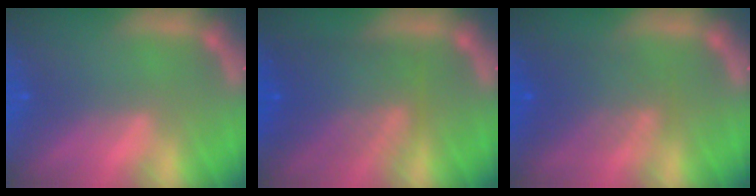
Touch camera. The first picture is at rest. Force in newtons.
{"total": 7.6}
{"total": 5.1}